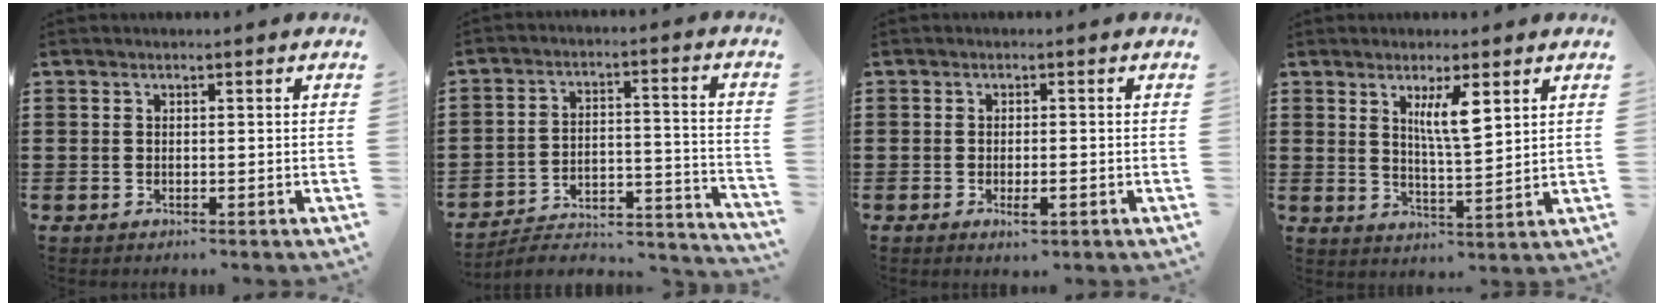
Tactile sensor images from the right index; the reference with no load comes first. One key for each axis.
{"total": 3.9, "fx": -3.3, "fy": 1.5, "fz": 1.4, "tx": -0.029, "ty": -0.004, "tz": -0.071}
{"total": 2.1, "fx": -0.9, "fy": 0.7, "fz": 1.7, "tx": -0.030, "ty": -0.001, "tz": -0.016}
{"total": 5.8, "fx": 2.7, "fy": 1.3, "fz": 4.9, "tx": -0.095, "ty": 0.002, "tz": 0.043}